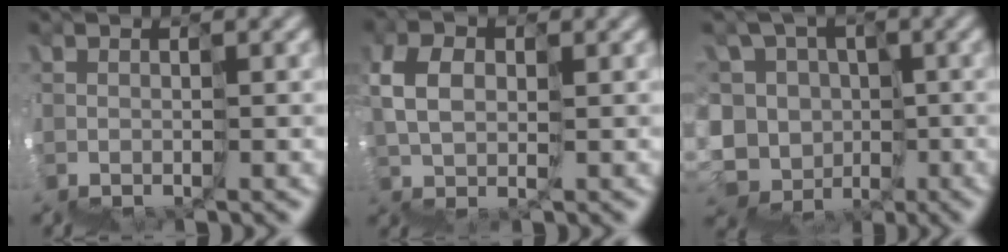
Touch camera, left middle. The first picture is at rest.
{"total": 2.0, "force": [1.8, 0.6, 0.6], "torque": [-0.007, 0.026, 0.036]}
{"total": 8.9, "force": [-3.2, 8.2, 0.3], "torque": [-0.030, 0.032, -0.055]}